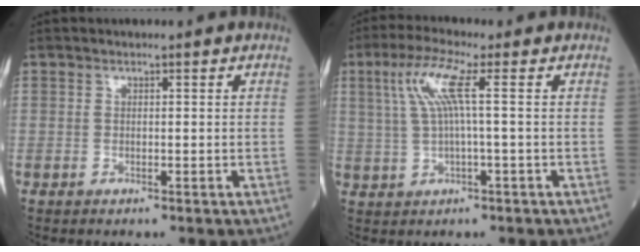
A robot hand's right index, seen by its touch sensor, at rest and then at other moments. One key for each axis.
{"total": 6.5, "fx": 1.7, "fy": 0.0, "fz": 6.3, "tx": -0.138, "ty": 0.019, "tz": 0.038}